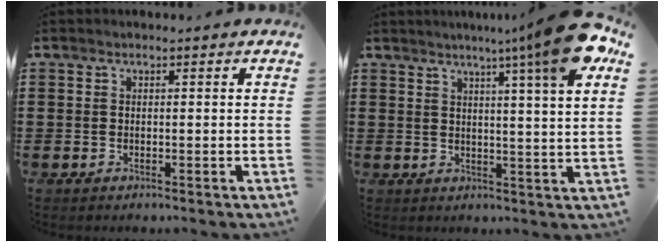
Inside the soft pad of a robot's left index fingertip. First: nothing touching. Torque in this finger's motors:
{"motor_torque": [1.07, -1.07, 0.69, 0.18]}